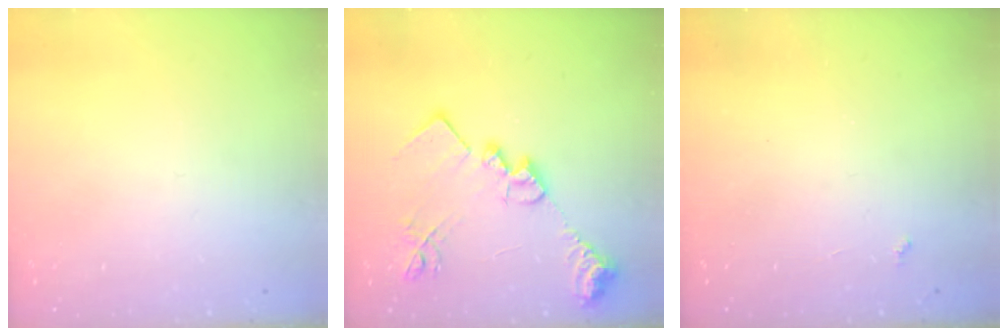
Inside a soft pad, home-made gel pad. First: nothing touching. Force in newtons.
{"total": 18.5, "press": 18.4, "slide": 1.3}
{"total": 2.2, "press": 2.1, "slide": 0.4}